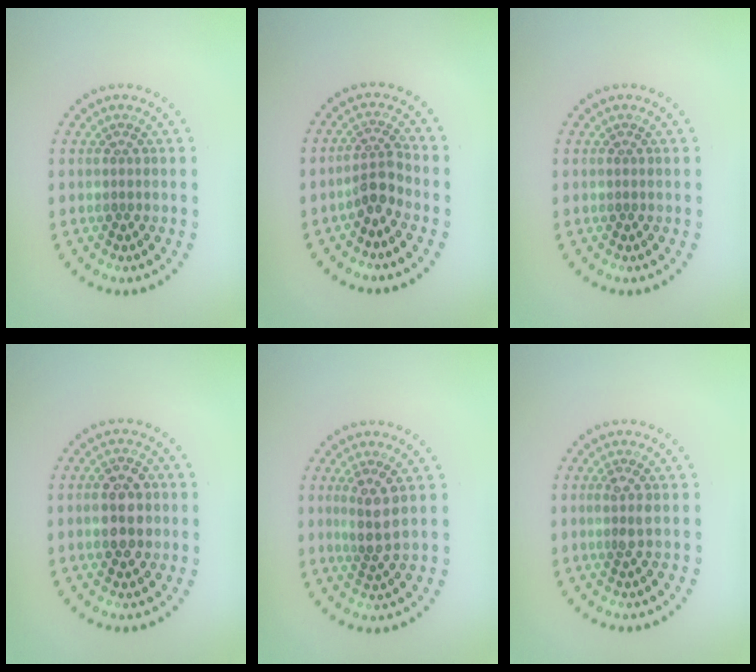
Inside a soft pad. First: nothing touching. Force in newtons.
{"total": 2.4, "press": 1.8, "slide": 1.5}
{"total": 0.0}
{"total": 3.9, "press": 3.9, "slide": 0.2}
{"total": 2.6, "press": 2.0, "slide": 1.5}
{"total": 1.3, "press": 1.0, "slide": 0.8}